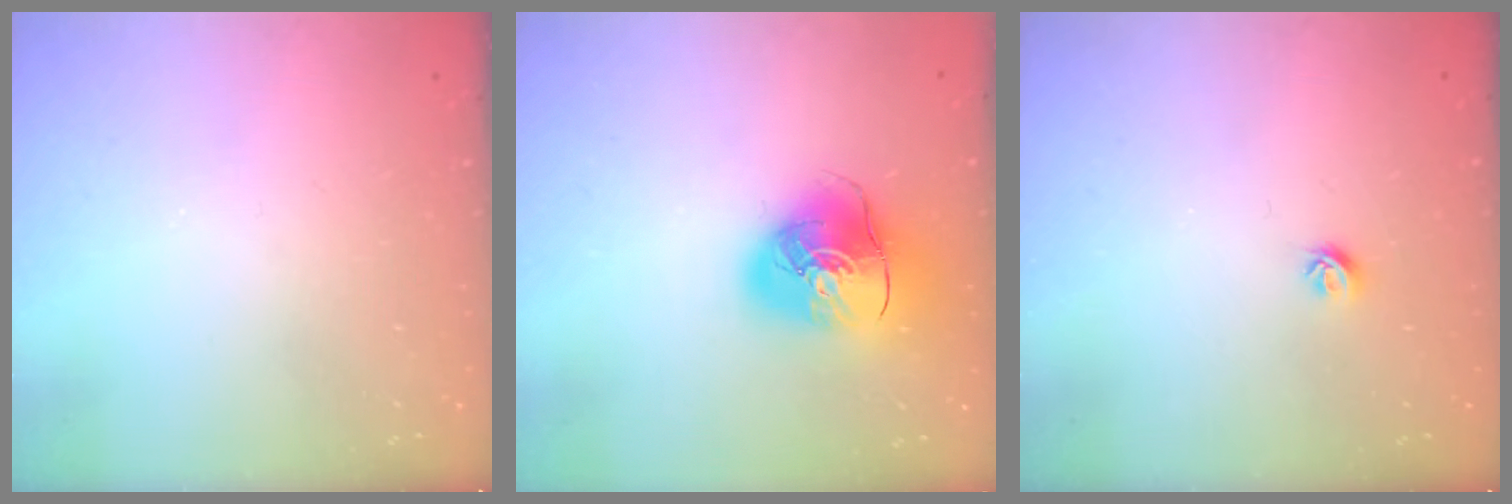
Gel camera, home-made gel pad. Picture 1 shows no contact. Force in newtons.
{"total": 11.7, "press": 11.5, "slide": 1.8}
{"total": 4.9, "press": 4.8, "slide": 0.9}